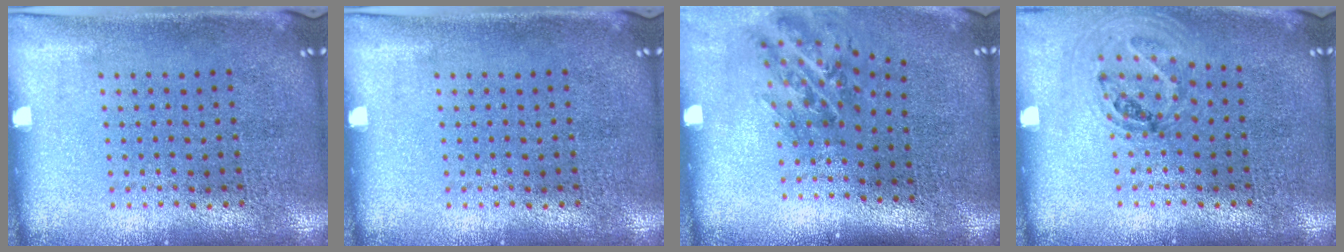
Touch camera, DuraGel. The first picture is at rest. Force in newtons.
{"total": 0.0}
{"total": 1.3, "press": 1.1, "slide": 0.7}
{"total": 0.9, "press": 0.9, "slide": 0.1}